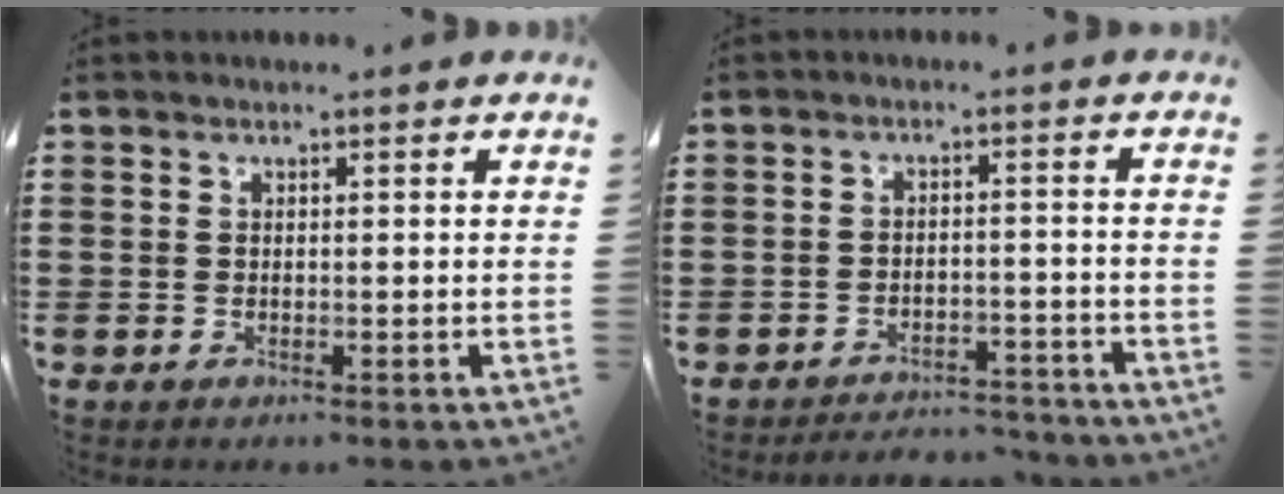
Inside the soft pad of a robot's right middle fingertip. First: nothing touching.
{"total": 3.7, "force": [-3.7, 0.4, -0.2], "torque": [-0.004, -0.001, -0.079]}